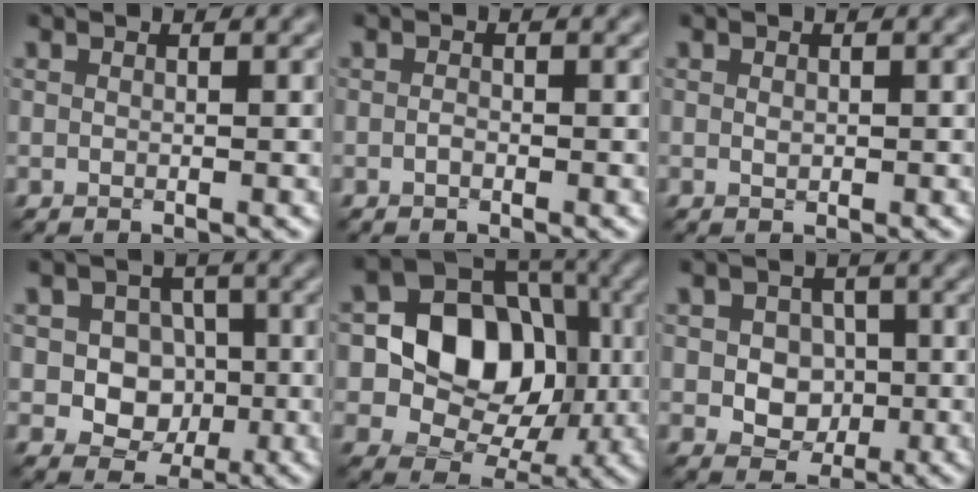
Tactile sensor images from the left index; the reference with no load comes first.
{"total": 0.7, "force": [-0.4, 0.4, 0.5], "torque": [-0.013, -0.001, -0.010]}
{"total": 0.6, "force": [0.0, 0.4, 0.4], "torque": [-0.011, -0.002, 0.000]}
{"total": 5.5, "force": [-0.4, 4.7, 2.7], "torque": [-0.023, 0.013, -0.029]}
{"total": 9.8, "force": [-0.2, 7.7, 6.1], "torque": [-0.094, 0.003, -0.019]}
{"total": 4.0, "force": [-0.3, 3.2, 2.3], "torque": [-0.028, 0.004, -0.016]}